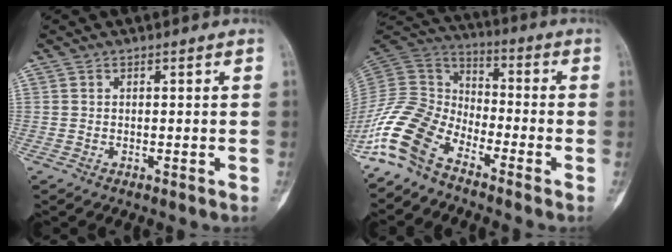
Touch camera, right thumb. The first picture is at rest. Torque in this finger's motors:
{"motor_torque": [0.20, 0.15, 1.27, -1.50, 0.16]}